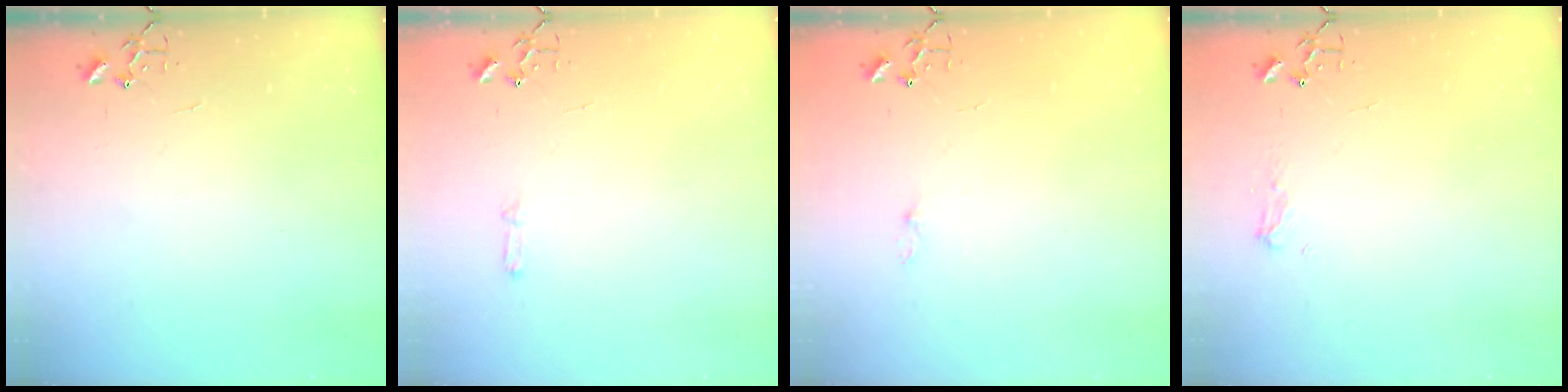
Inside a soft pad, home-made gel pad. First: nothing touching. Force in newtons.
{"total": 2.8, "press": 2.8, "slide": 0.4}
{"total": 3.4, "press": 3.4, "slide": 0.4}
{"total": 5.9, "press": 5.9, "slide": 0.6}